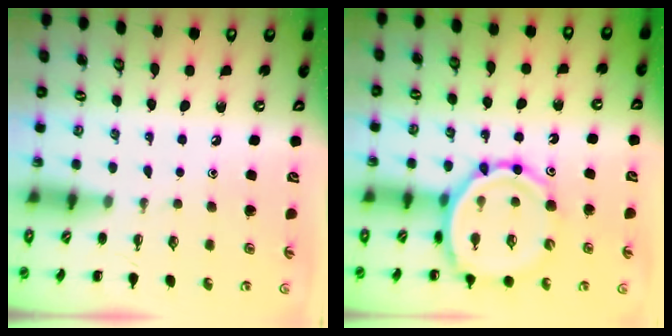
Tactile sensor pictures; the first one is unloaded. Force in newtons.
{"total": 14.3, "press": 13.8, "slide": 3.8}